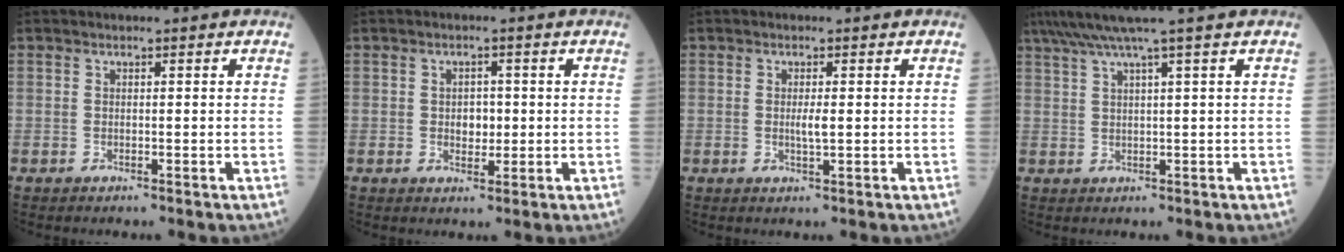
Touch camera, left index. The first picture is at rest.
{"total": 2.7, "force": [0.1, 1.9, 2.0], "torque": [-0.029, 0.002, 0.004]}
{"total": 1.9, "force": [0.1, 0.2, 1.9], "torque": [-0.040, -0.002, 0.002]}
{"total": 6.5, "force": [4.8, -1.9, 3.9], "torque": [-0.065, 0.025, 0.086]}